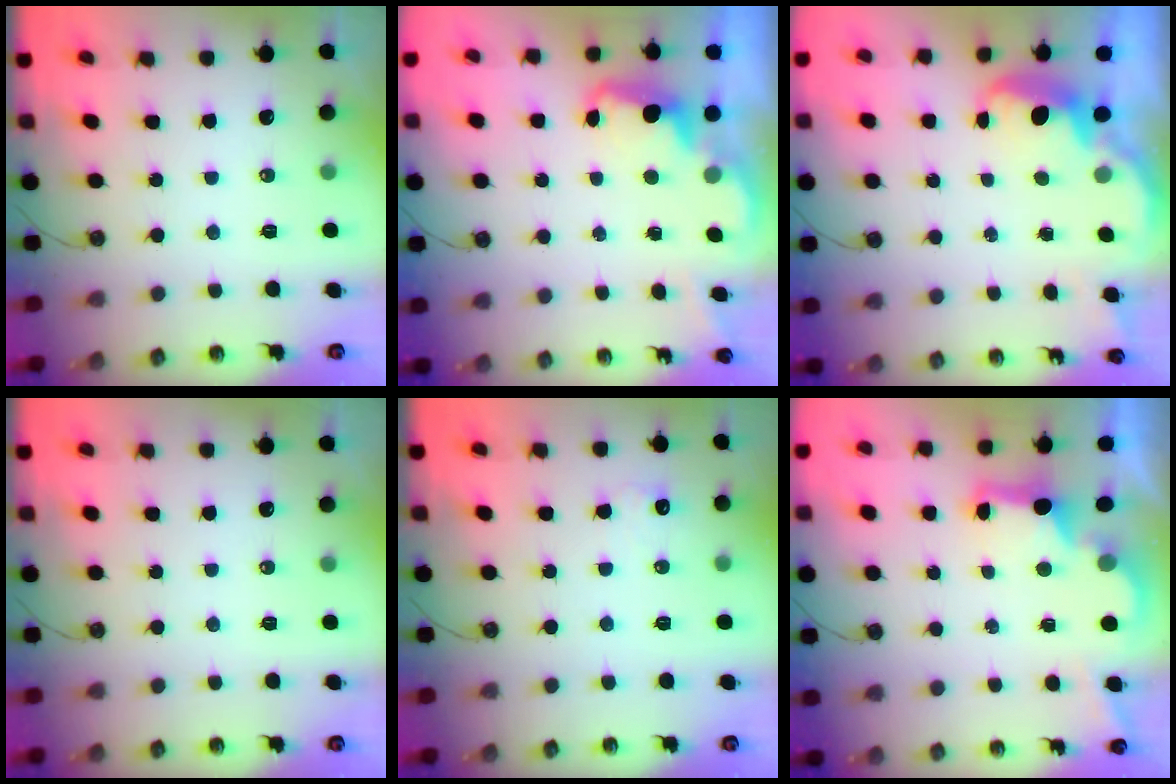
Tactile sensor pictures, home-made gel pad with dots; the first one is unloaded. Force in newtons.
{"total": 2.2, "press": 2.1, "slide": 0.7}
{"total": 2.5, "press": 2.4, "slide": 0.7}
{"total": 0.0}
{"total": 7.0, "press": 6.8, "slide": 1.3}
{"total": 2.9, "press": 2.8, "slide": 0.9}